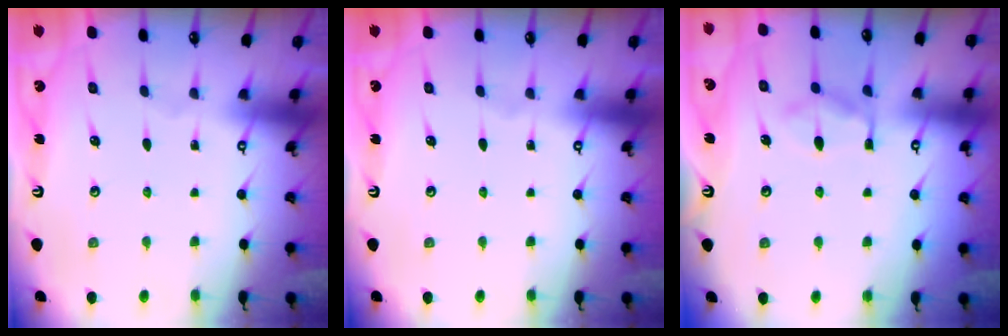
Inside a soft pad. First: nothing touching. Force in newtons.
{"total": 0.0}
{"total": 10.2, "press": 10.2, "slide": 1.0}